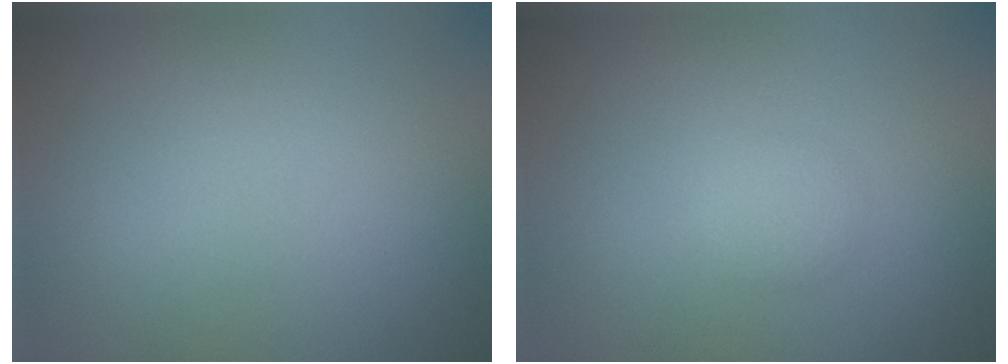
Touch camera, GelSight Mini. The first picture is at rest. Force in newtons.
{"total": 1.4, "press": 1.4, "slide": 0.0}